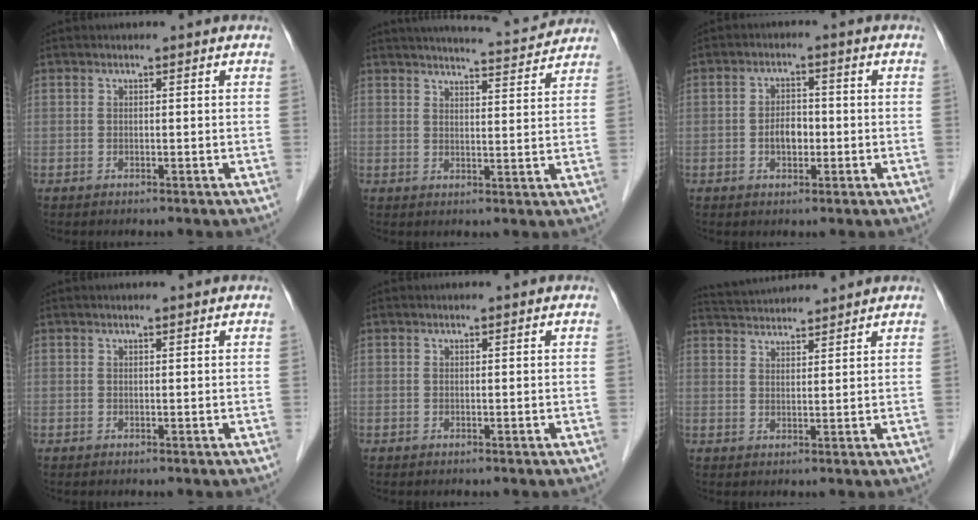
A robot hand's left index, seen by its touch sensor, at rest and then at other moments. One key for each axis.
{"total": 10.4, "fx": 9.9, "fy": 0.7, "fz": 2.9, "tx": -0.045, "ty": 0.000, "tz": 0.121}
{"total": 3.8, "fx": -1.5, "fy": 2.4, "fz": 2.6, "tx": -0.048, "ty": 0.004, "tz": -0.024}
{"total": 0.7, "fx": 0.6, "fy": 0.0, "fz": 0.4, "tx": -0.006, "ty": 0.004, "tz": 0.008}
{"total": 0.0}
{"total": 7.1, "fx": 6.9, "fy": 0.0, "fz": 1.4, "tx": -0.034, "ty": 0.028, "tz": 0.112}